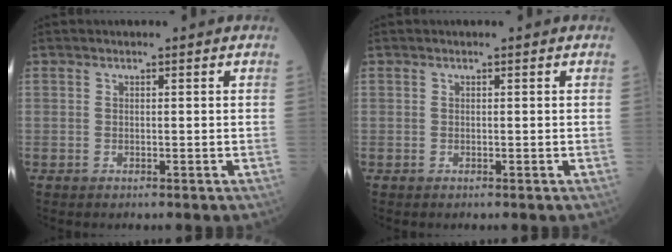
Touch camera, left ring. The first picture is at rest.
{"total": 0.0}